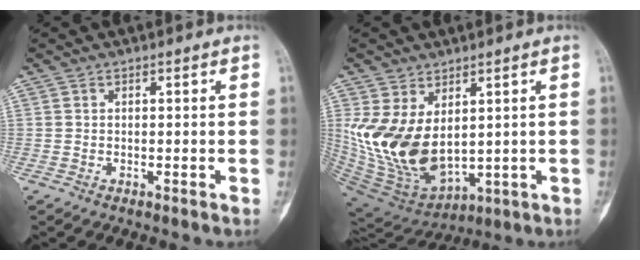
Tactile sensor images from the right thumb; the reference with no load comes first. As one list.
[{"total": 15.5, "force": [2.7, 9.5, 12.0], "torque": [-0.226, -0.027, 0.084]}]